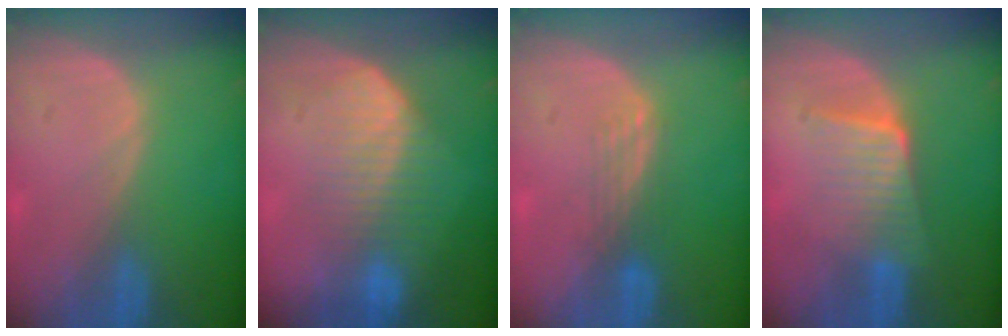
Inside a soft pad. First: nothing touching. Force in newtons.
{"total": 6.9, "press": 6.7, "slide": 1.4}
{"total": 3.1, "press": 2.6, "slide": 1.7}
{"total": 6.7, "press": 5.9, "slide": 3.2}